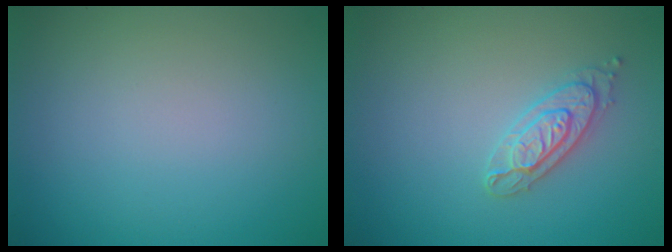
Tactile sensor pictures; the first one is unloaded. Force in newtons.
{"total": 2.5, "press": 2.4, "slide": 0.2}